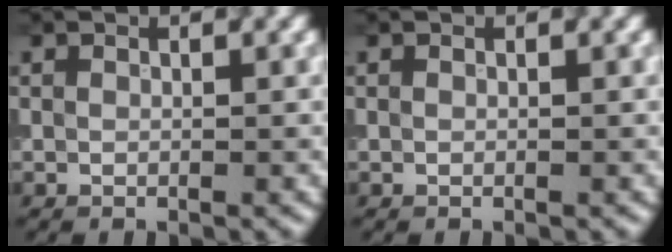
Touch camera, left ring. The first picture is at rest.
{"total": 0.0}